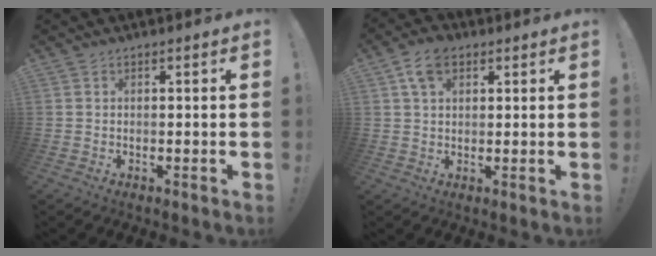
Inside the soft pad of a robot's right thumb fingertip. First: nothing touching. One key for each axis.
{"total": 7.3, "fx": 3.4, "fy": 4.6, "fz": 4.6, "tx": -0.071, "ty": 0.000, "tz": 0.063}